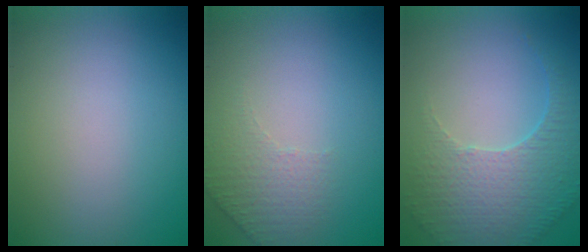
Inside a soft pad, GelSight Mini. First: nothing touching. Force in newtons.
{"total": 1.5, "press": 1.0, "slide": 1.1}
{"total": 5.1, "press": 3.7, "slide": 3.6}